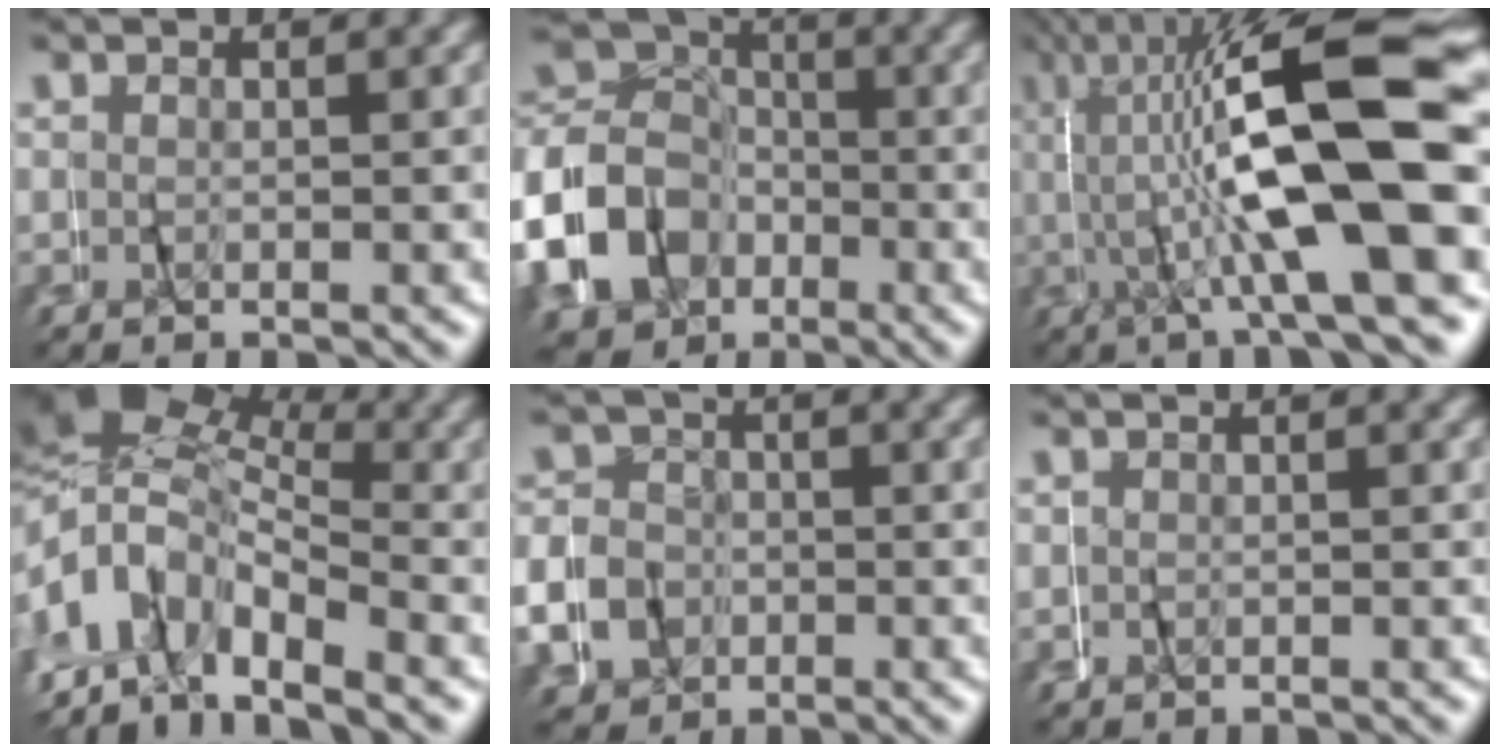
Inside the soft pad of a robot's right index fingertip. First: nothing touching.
{"total": 10.2, "force": [-1.8, 9.0, 4.4], "torque": [-0.110, -0.020, -0.027]}
{"total": 15.2, "force": [2.4, 5.4, 14.0], "torque": [-0.216, 0.024, 0.034]}
{"total": 13.7, "force": [0.5, 11.9, 6.8], "torque": [-0.161, -0.008, -0.013]}
{"total": 5.9, "force": [-2.0, 5.4, 1.1], "torque": [-0.036, -0.005, -0.037]}
{"total": 0.5, "force": [-0.3, 0.0, -0.4], "torque": [-0.003, 0.004, -0.006]}